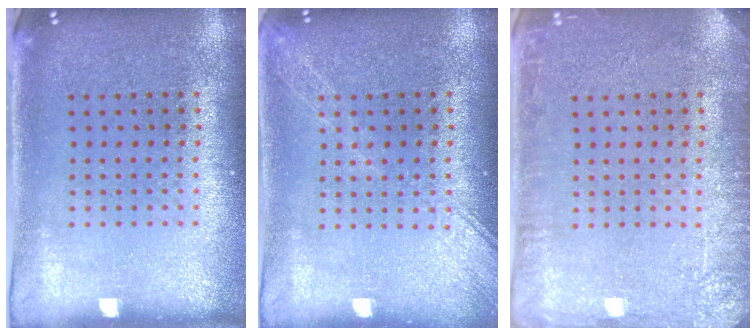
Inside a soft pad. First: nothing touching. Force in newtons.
{"total": 2.6, "press": 2.6, "slide": 0.3}
{"total": 2.9, "press": 2.9, "slide": 0.4}